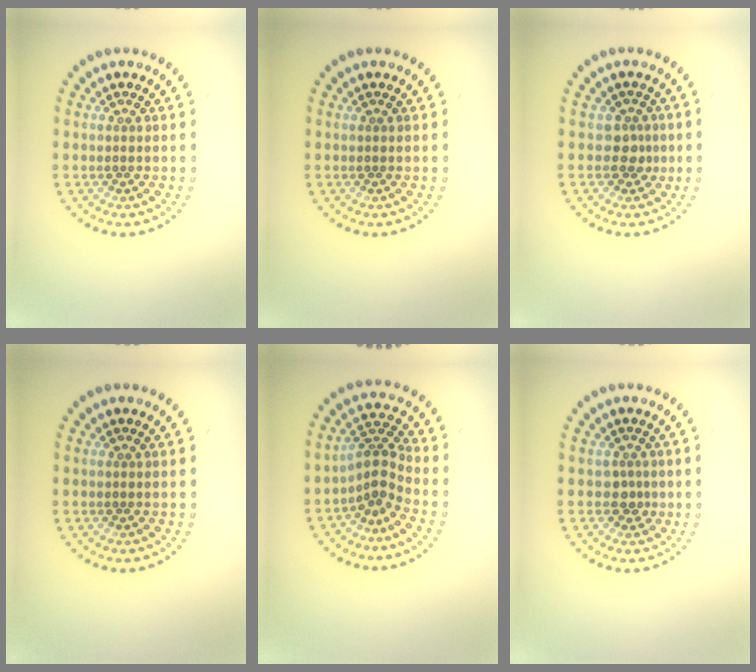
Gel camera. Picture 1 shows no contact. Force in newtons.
{"total": 0.0}
{"total": 1.7, "press": 1.3, "slide": 1.1}
{"total": 0.0}
{"total": 2.8, "press": 1.9, "slide": 2.1}
{"total": 1.2, "press": 0.9, "slide": 0.8}